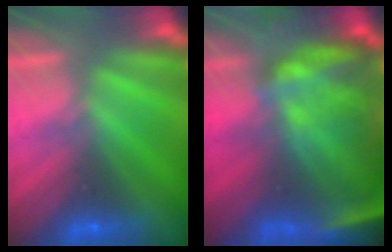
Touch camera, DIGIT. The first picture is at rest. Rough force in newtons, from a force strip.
{"total": 10.4}